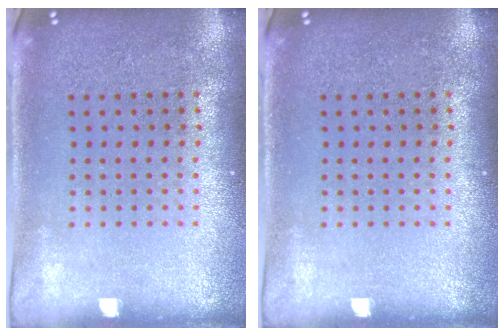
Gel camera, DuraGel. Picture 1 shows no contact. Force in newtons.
{"total": 0.0}